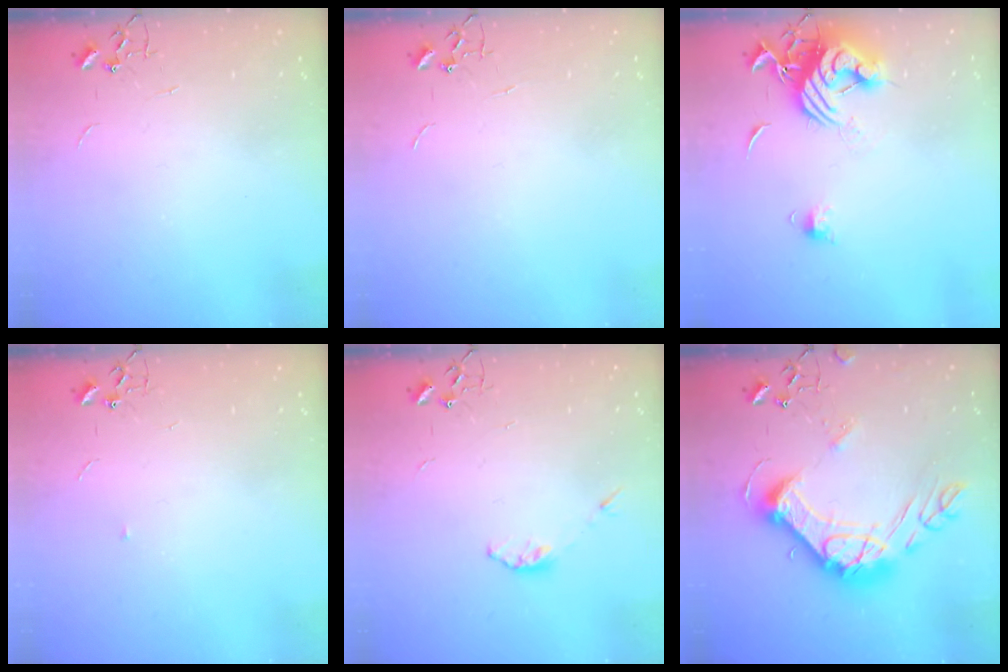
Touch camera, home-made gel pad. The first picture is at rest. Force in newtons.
{"total": 0.0}
{"total": 12.3, "press": 12.3, "slide": 1.3}
{"total": 3.2, "press": 3.1, "slide": 0.8}
{"total": 3.3, "press": 3.3, "slide": 0.6}
{"total": 22.5, "press": 22.4, "slide": 1.7}